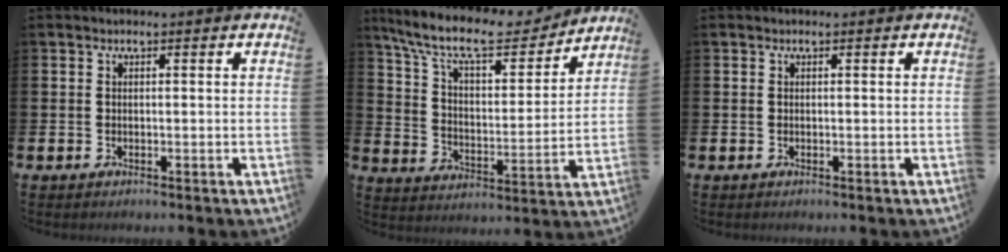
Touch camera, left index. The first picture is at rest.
{"total": 11.6, "force": [10.2, 2.9, 4.6], "torque": [-0.120, -0.065, 0.174]}
{"total": 0.0}